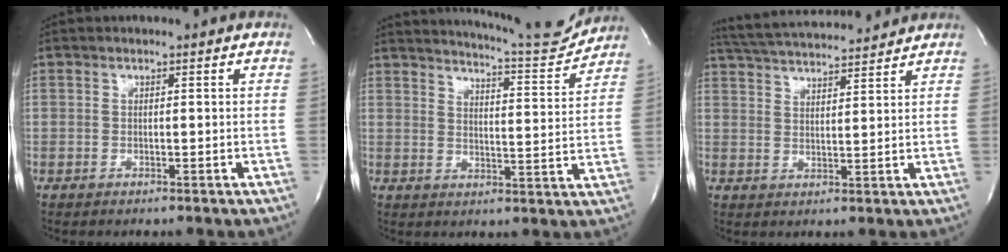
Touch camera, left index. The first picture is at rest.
{"total": 11.9, "force": [11.7, -0.3, 2.5], "torque": [-0.041, -0.035, 0.152]}
{"total": 13.6, "force": [12.7, 1.2, 4.7], "torque": [-0.093, 0.027, 0.197]}